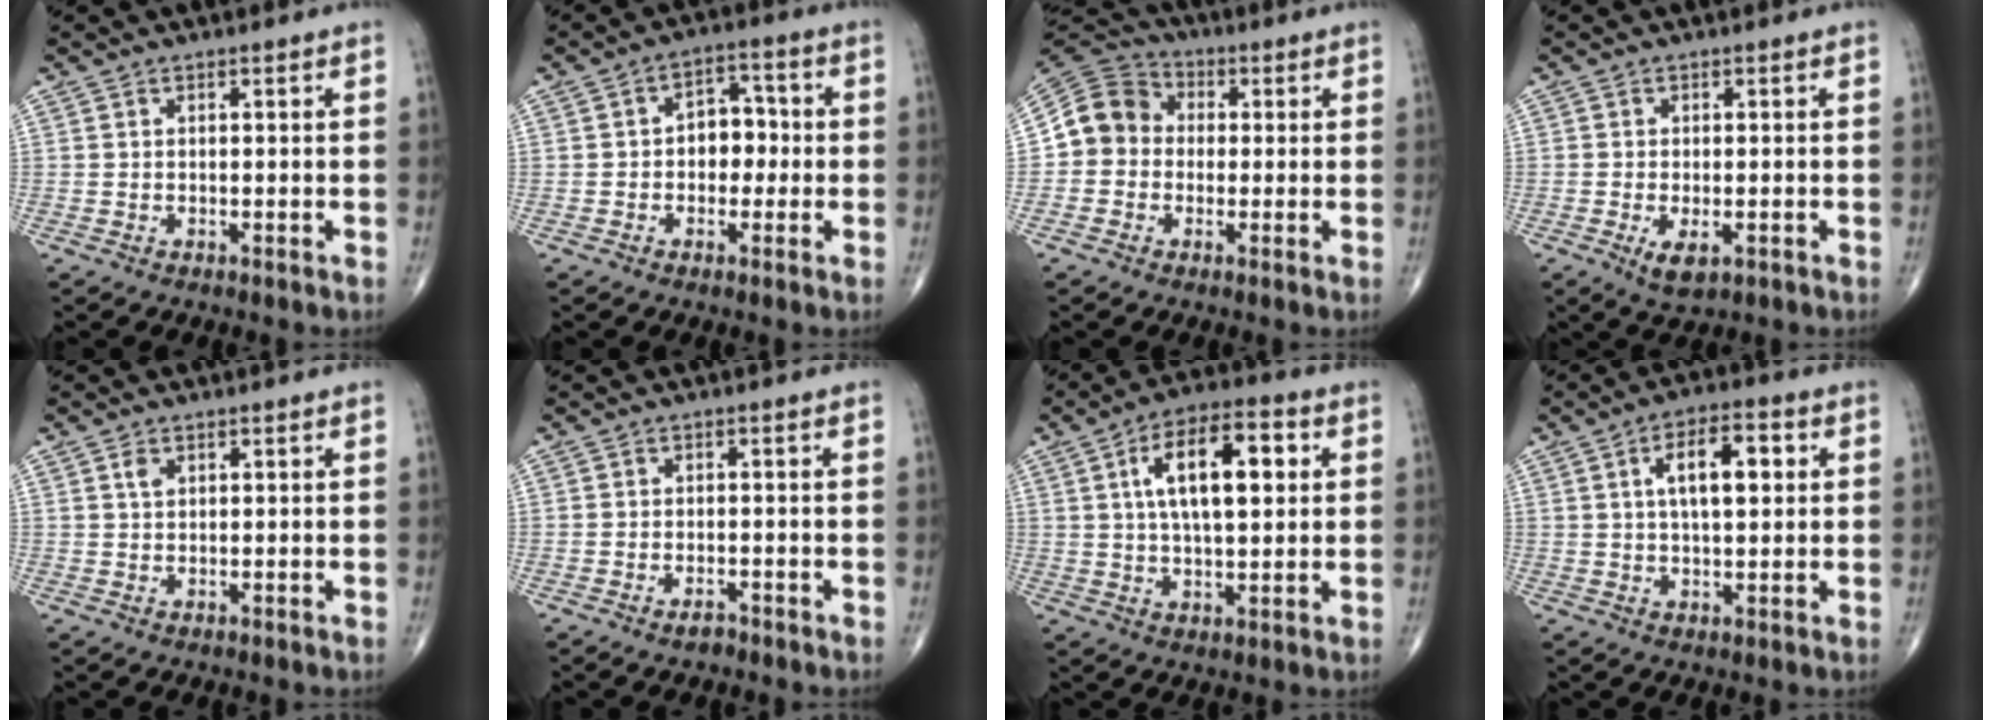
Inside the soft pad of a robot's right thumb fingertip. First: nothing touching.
{"total": 6.6, "force": [-0.4, 4.7, 4.6], "torque": [-0.037, 0.021, -0.016]}
{"total": 9.3, "force": [-0.3, 8.4, 3.9], "torque": [-0.052, 0.030, -0.021]}
{"total": 3.8, "force": [-1.3, 1.8, 3.1], "torque": [-0.054, -0.007, -0.017]}
{"total": 1.7, "force": [0.8, 1.1, 1.1], "torque": [-0.018, -0.001, 0.016]}
{"total": 1.5, "force": [-1.1, 0.7, 0.7], "torque": [-0.013, 0.004, -0.018]}
{"total": 14.4, "force": [3.5, 6.3, 12.5], "torque": [-0.194, 0.010, 0.053]}
{"total": 9.6, "force": [2.3, 4.2, 8.3], "torque": [-0.120, 0.010, 0.032]}